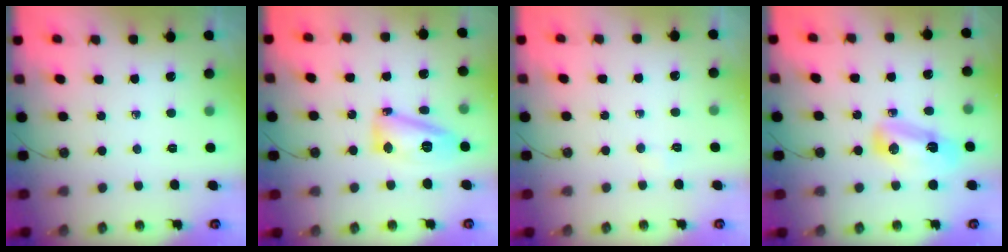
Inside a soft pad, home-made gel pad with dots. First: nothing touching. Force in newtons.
{"total": 14.1, "press": 14.0, "slide": 1.4}
{"total": 2.8, "press": 2.7, "slide": 0.4}
{"total": 8.5, "press": 8.5, "slide": 0.7}